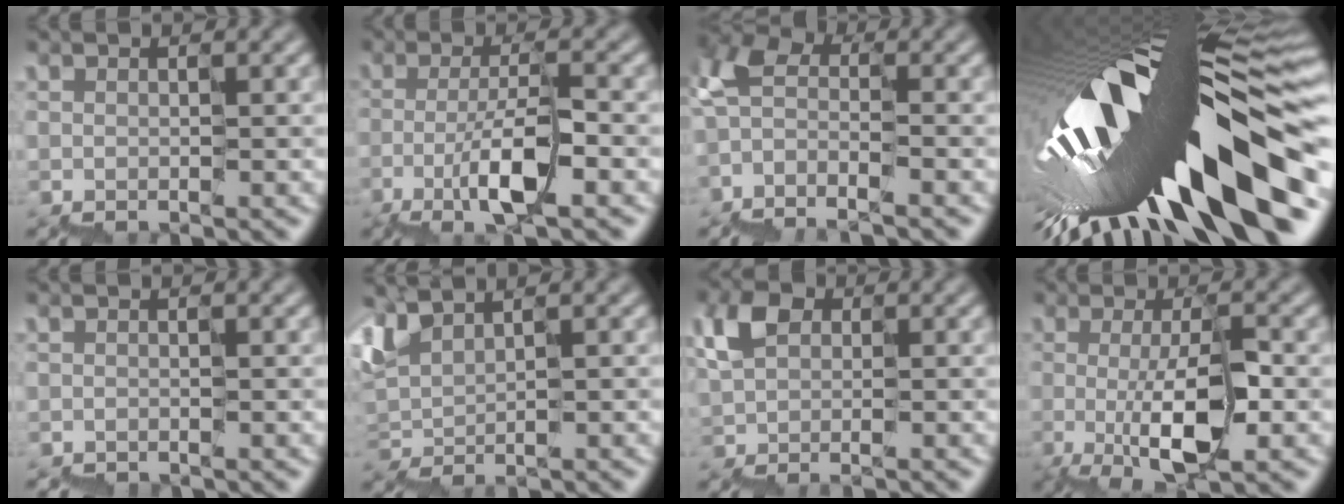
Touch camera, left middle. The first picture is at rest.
{"total": 4.5, "force": [-1.6, 0.9, 4.1], "torque": [-0.072, 0.004, -0.032]}
{"total": 5.0, "force": [-2.9, 2.2, 3.4], "torque": [-0.066, 0.011, -0.071]}
{"total": 18.5, "force": [-6.2, 6.2, 16.3], "torque": [-0.257, -0.029, -0.100]}
{"total": 1.1, "force": [-1.0, 0.0, -0.3], "torque": [0.006, -0.006, -0.021]}
{"total": 2.5, "force": [2.0, 0.8, 1.3], "torque": [-0.038, 0.005, 0.040]}
{"total": 3.7, "force": [0.3, 2.8, 2.5], "torque": [-0.042, 0.011, -0.007]}
{"total": 5.5, "force": [-0.9, 1.3, 5.2], "torque": [-0.085, -0.004, -0.013]}